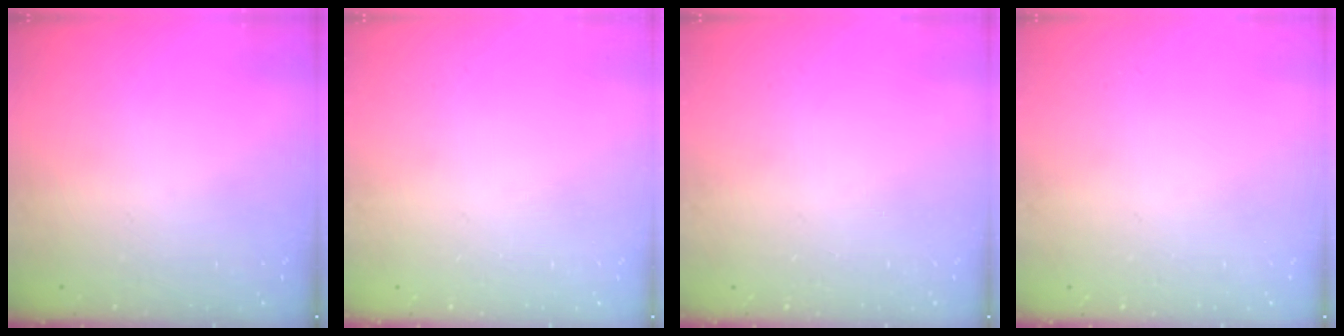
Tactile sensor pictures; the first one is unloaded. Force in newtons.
{"total": 0.0}
{"total": 0.0}
{"total": 0.0}